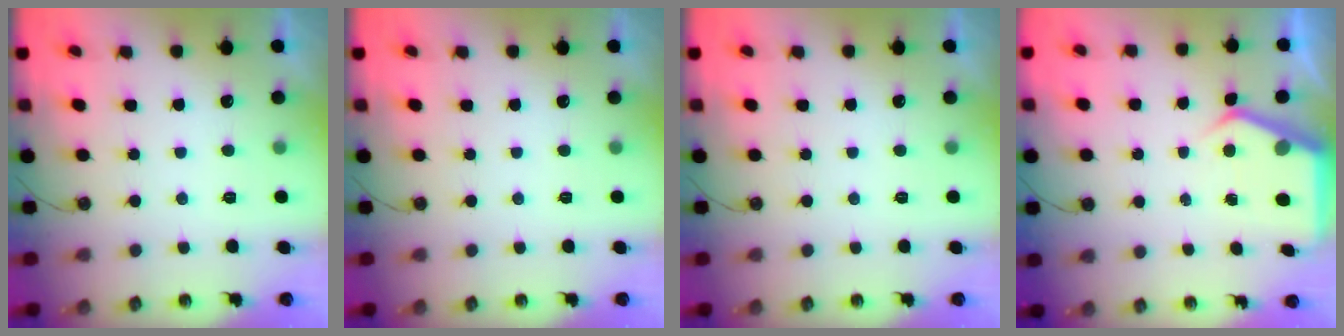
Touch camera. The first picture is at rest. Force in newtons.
{"total": 0.0}
{"total": 0.0}
{"total": 5.3, "press": 5.3, "slide": 0.5}